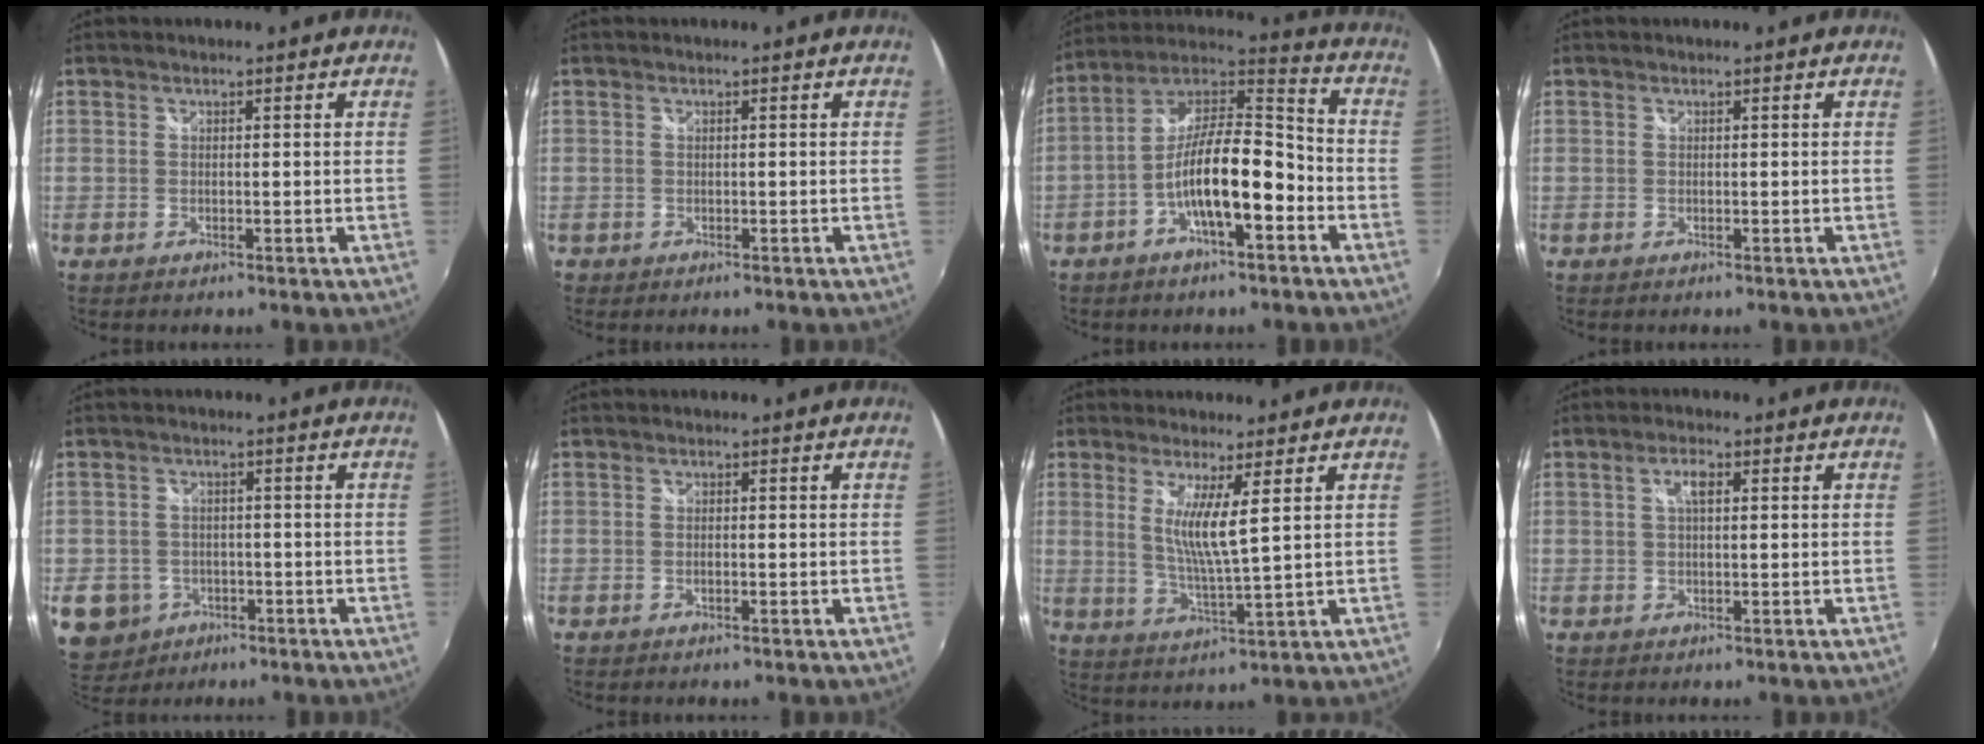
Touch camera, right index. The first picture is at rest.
{"total": 0.6, "force": [-0.3, 0.5, 0.0], "torque": [-0.002, -0.002, -0.003]}
{"total": 14.3, "force": [-5.4, 4.3, 12.5], "torque": [-0.229, 0.019, -0.099]}
{"total": 0.0}
{"total": 8.2, "force": [-3.2, 7.1, 2.6], "torque": [-0.081, 0.000, -0.039]}
{"total": 0.7, "force": [-0.4, 0.1, 0.6], "torque": [-0.013, -0.001, -0.007]}
{"total": 6.6, "force": [2.4, -0.3, 6.2], "torque": [-0.115, -0.019, 0.044]}
{"total": 2.7, "force": [0.7, 1.0, 2.4], "torque": [-0.045, 0.006, 0.010]}